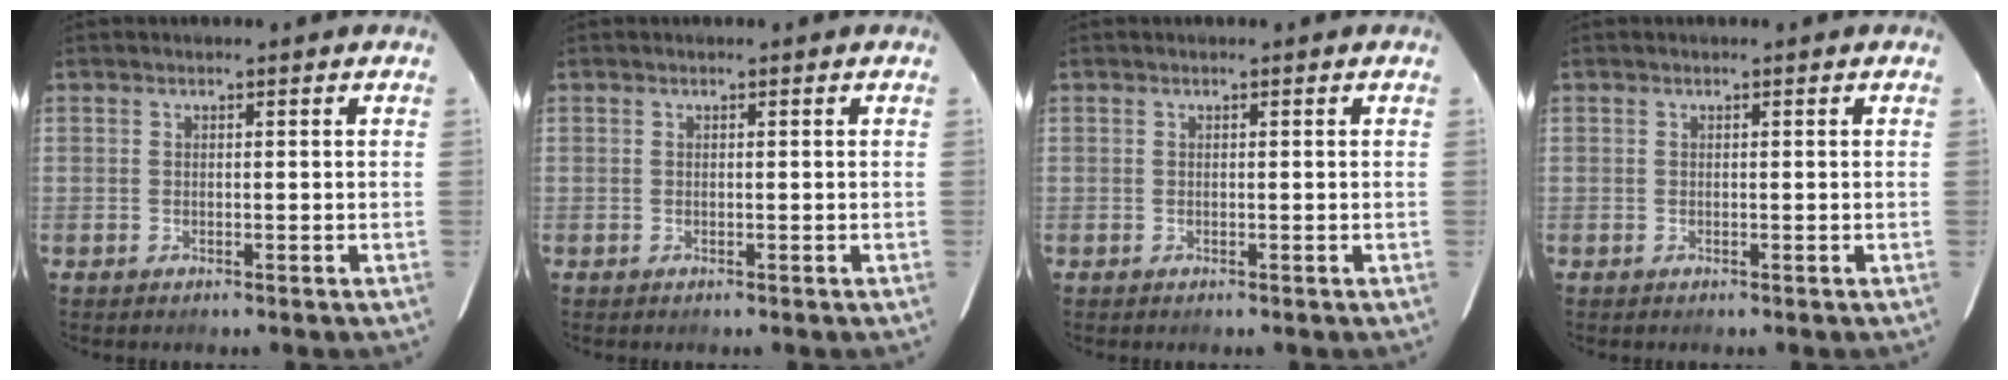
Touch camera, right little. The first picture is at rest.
{"total": 0.0}
{"total": 0.0}
{"total": 0.0}